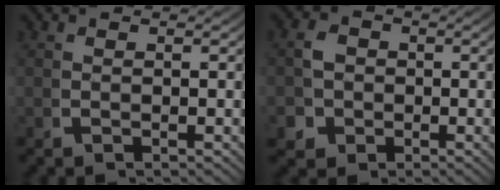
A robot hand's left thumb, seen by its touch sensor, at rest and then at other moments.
{"total": 4.4, "force": [-1.3, 4.1, 1.2], "torque": [-0.033, -0.021, -0.019]}